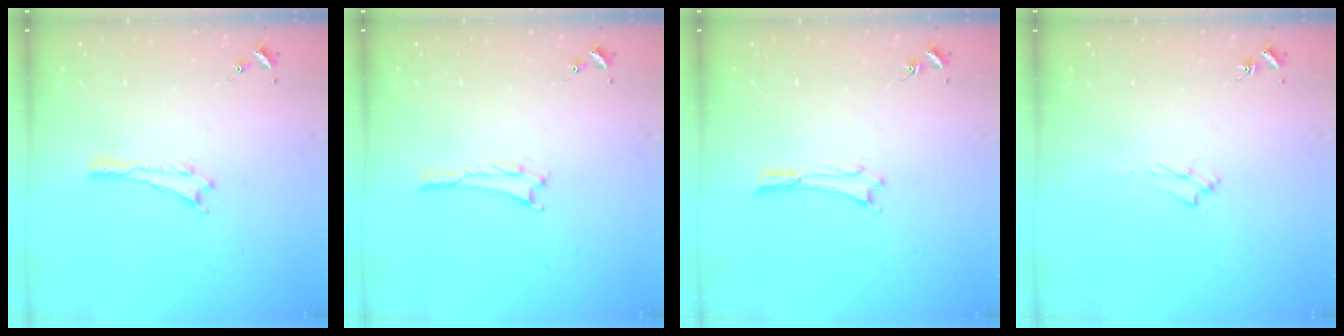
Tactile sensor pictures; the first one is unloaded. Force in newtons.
{"total": 0.5, "press": 0.5, "slide": 0.1}
{"total": 0.0}
{"total": 1.7, "press": 1.6, "slide": 0.3}